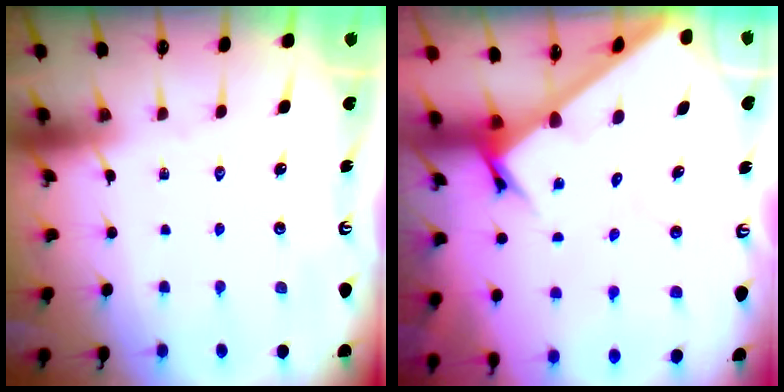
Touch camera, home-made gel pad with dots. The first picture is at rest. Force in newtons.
{"total": 2.7, "press": 2.7, "slide": 0.2}